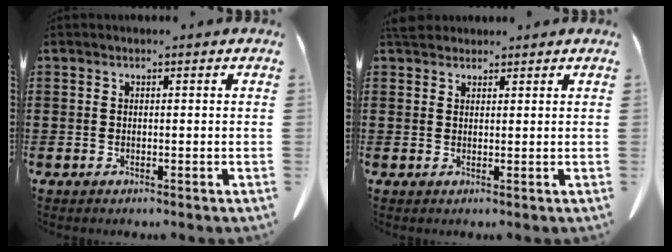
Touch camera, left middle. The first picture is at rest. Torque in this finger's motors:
{"motor_torque": [0.31, 0.20, -0.01, 0.01]}